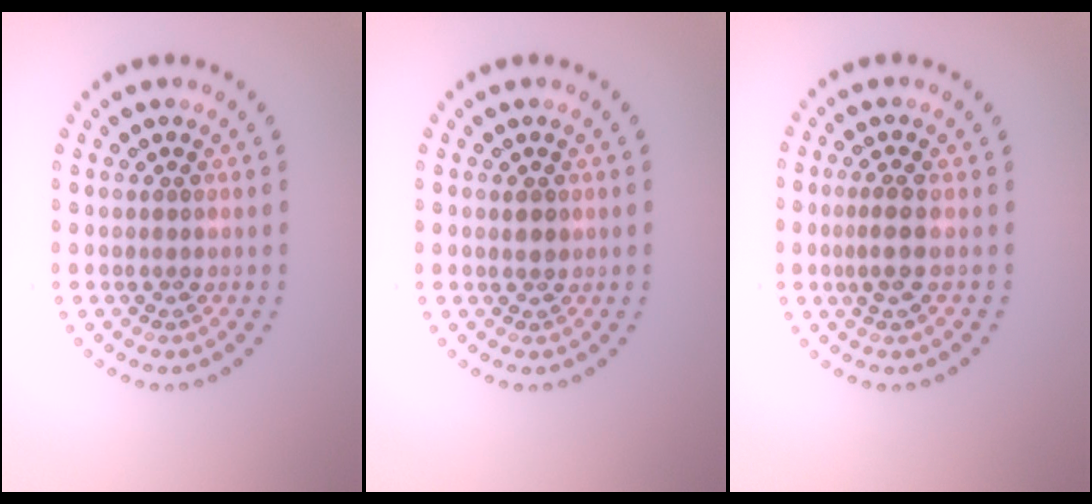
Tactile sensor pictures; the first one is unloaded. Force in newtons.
{"total": 0.8, "press": 0.8, "slide": 0.2}
{"total": 2.0, "press": 1.5, "slide": 1.3}